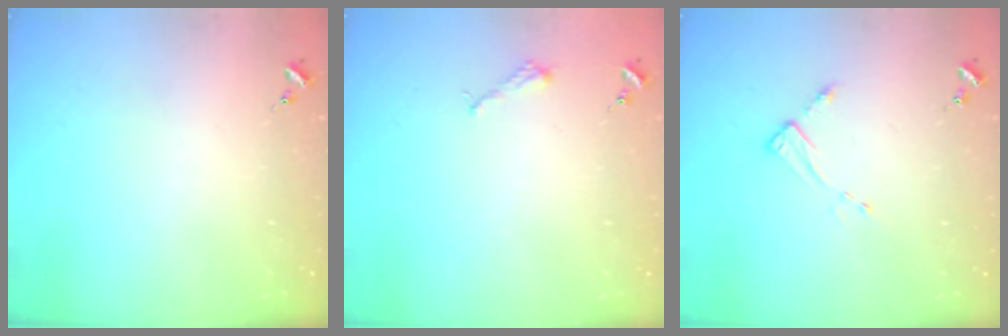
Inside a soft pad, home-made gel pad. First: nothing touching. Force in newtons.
{"total": 2.2, "press": 2.2, "slide": 0.3}
{"total": 3.0, "press": 3.0, "slide": 0.5}